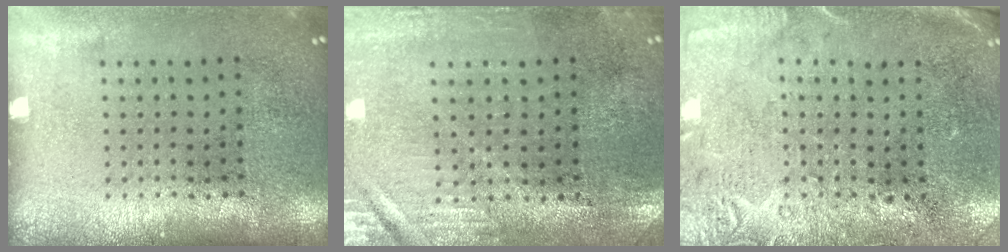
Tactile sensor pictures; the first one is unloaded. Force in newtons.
{"total": 0.6, "press": 0.5, "slide": 0.3}
{"total": 2.7, "press": 2.3, "slide": 1.4}